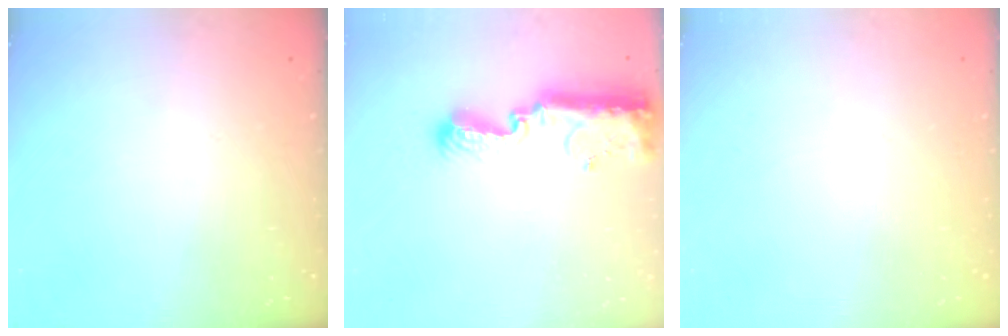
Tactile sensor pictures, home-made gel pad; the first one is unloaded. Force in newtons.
{"total": 11.5, "press": 11.4, "slide": 0.9}
{"total": 0.0}